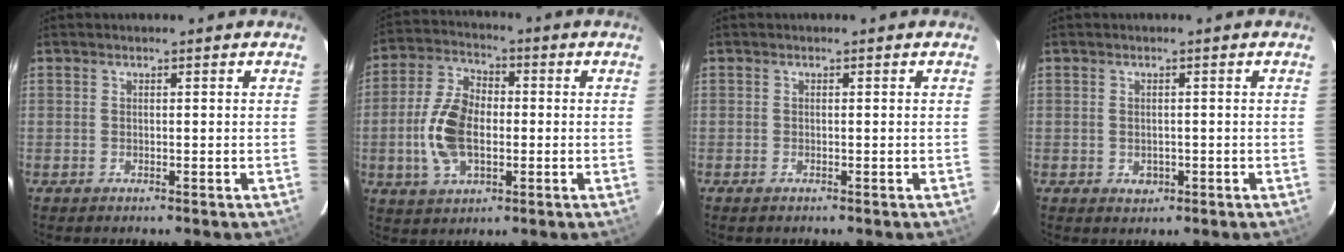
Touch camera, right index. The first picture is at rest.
{"total": 12.3, "force": [-1.7, 7.4, 9.7], "torque": [-0.205, 0.009, -0.030]}
{"total": 0.6, "force": [-0.4, 0.2, 0.3], "torque": [-0.007, -0.002, -0.009]}
{"total": 2.1, "force": [-0.5, 1.9, 0.9], "torque": [-0.014, 0.000, 0.001]}